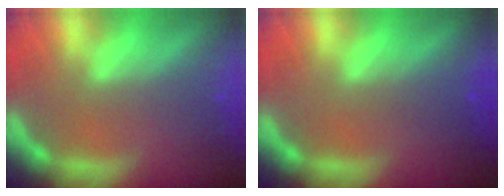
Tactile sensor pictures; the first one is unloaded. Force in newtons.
{"total": 1.4}